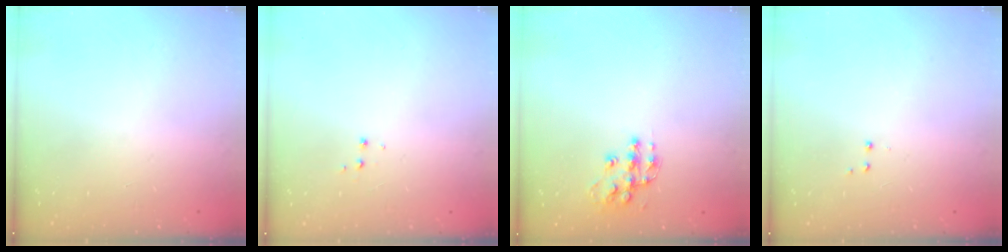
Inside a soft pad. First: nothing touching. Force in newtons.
{"total": 3.9, "press": 3.9, "slide": 0.5}
{"total": 11.8, "press": 11.8, "slide": 0.6}
{"total": 2.8, "press": 2.7, "slide": 0.5}